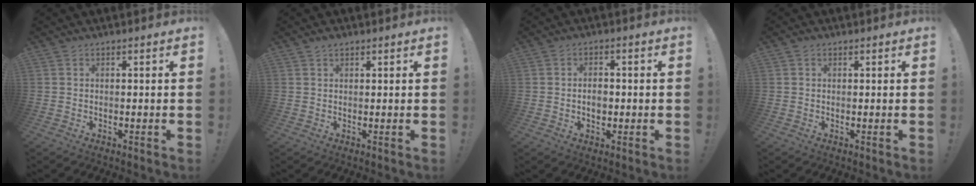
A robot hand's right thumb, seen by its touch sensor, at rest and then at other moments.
{"total": 1.4, "force": [1.1, 0.6, 0.6], "torque": [-0.012, -0.002, 0.021]}
{"total": 3.8, "force": [-0.8, 2.7, 2.6], "torque": [-0.031, 0.002, -0.017]}
{"total": 0.6, "force": [0.4, 0.4, 0.1], "torque": [-0.002, 0.001, 0.008]}